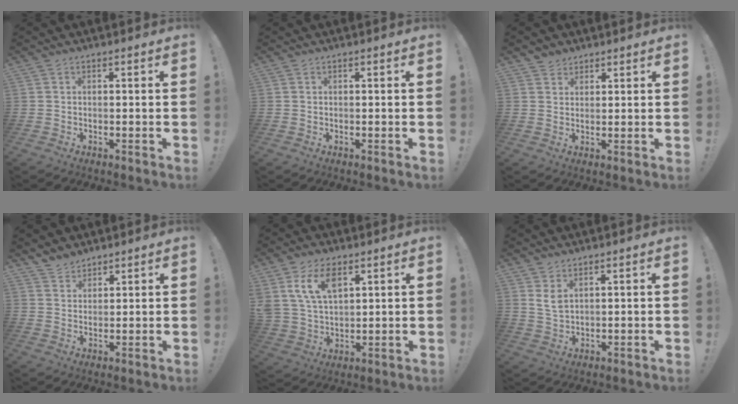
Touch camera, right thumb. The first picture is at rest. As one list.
[{"total": 0.0}, {"total": 3.1, "force": [2.4, 1.9, 0.0], "torque": [0.000, -0.012, 0.046]}, {"total": 4.1, "force": [3.7, 1.6, 0.6], "torque": [-0.013, -0.024, 0.072]}, {"total": 11.5, "force": [6.2, 6.8, 7.0], "torque": [-0.127, -0.021, 0.115]}, {"total": 4.2, "force": [2.5, 1.9, 2.8], "torque": [-0.052, -0.018, 0.042]}]